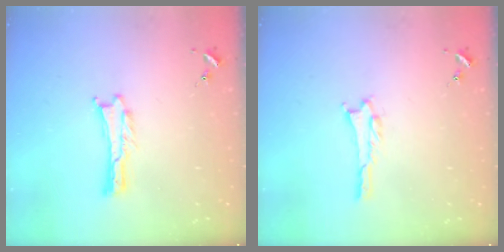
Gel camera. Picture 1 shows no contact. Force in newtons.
{"total": 0.5, "press": 0.5, "slide": 0.1}